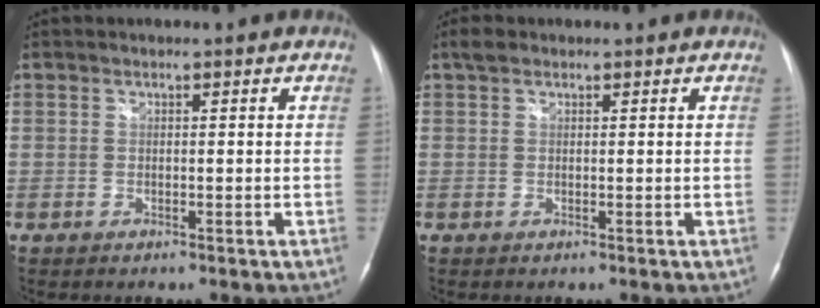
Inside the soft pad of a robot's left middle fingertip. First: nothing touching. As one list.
[{"total": 1.5, "force": [1.0, 0.8, 0.7], "torque": [-0.016, 0.016, 0.018]}]